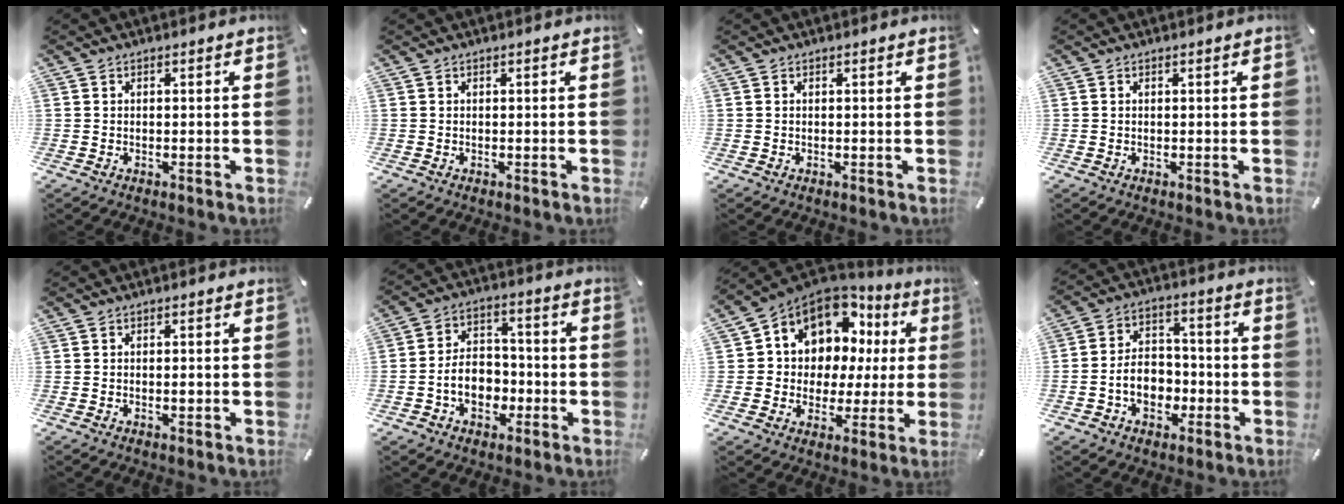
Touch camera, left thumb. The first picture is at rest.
{"total": 0.0}
{"total": 0.0}
{"total": 0.8, "force": [0.1, 0.1, 0.8], "torque": [-0.013, -0.001, 0.001]}
{"total": 1.0, "force": [-0.3, 0.4, 0.9], "torque": [-0.016, -0.003, -0.005]}
{"total": 9.6, "force": [-2.8, 7.5, 5.3], "torque": [-0.096, 0.020, -0.049]}
{"total": 11.0, "force": [6.6, 8.2, 3.1], "torque": [-0.074, -0.059, 0.126]}
{"total": 9.5, "force": [-2.8, 7.4, 5.2], "torque": [-0.102, 0.016, -0.053]}